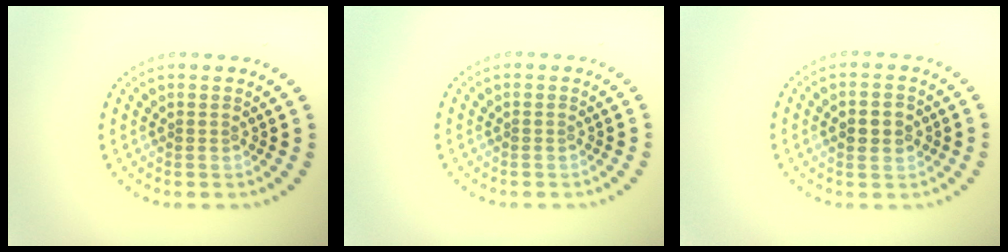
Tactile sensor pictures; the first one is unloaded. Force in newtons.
{"total": 0.0}
{"total": 3.2, "press": 3.2, "slide": 0.1}